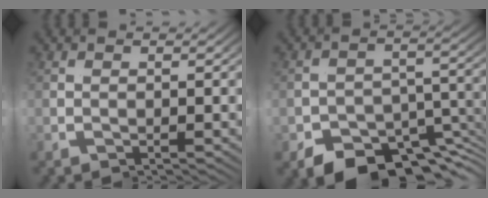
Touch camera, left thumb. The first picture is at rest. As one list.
[{"total": 7.6, "force": [-5.5, 3.9, 3.5], "torque": [-0.059, -0.025, -0.080]}]